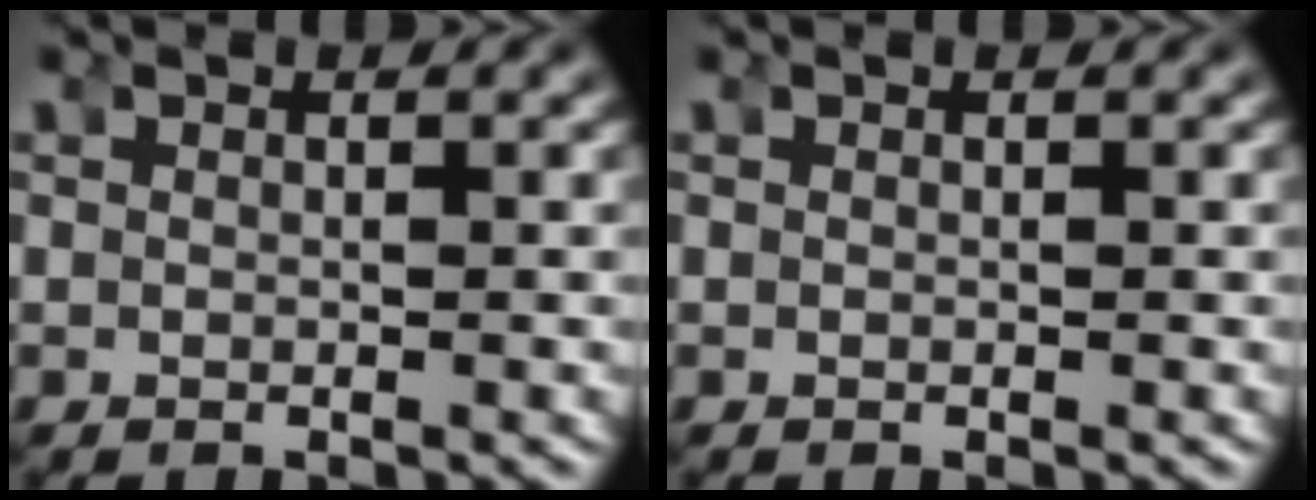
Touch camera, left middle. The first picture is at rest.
{"total": 0.0}